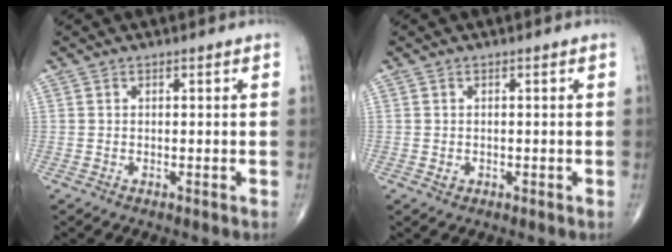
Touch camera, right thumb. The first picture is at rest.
{"total": 0.9, "force": [-0.2, 0.8, 0.4], "torque": [-0.005, 0.000, -0.001]}